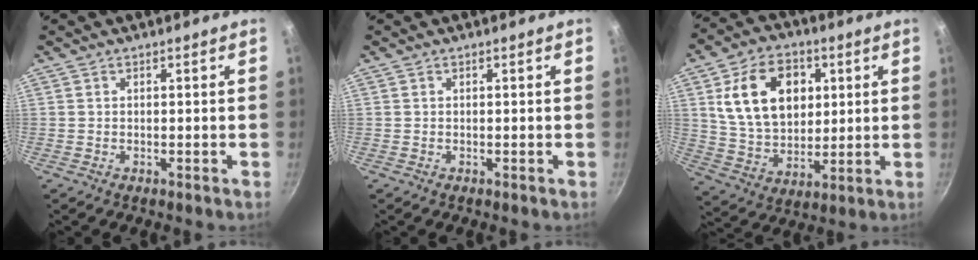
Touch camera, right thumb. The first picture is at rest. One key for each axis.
{"total": 0.0}
{"total": 17.3, "fx": 4.9, "fy": 12.1, "fz": 11.4, "tx": -0.167, "ty": -0.010, "tz": 0.091}